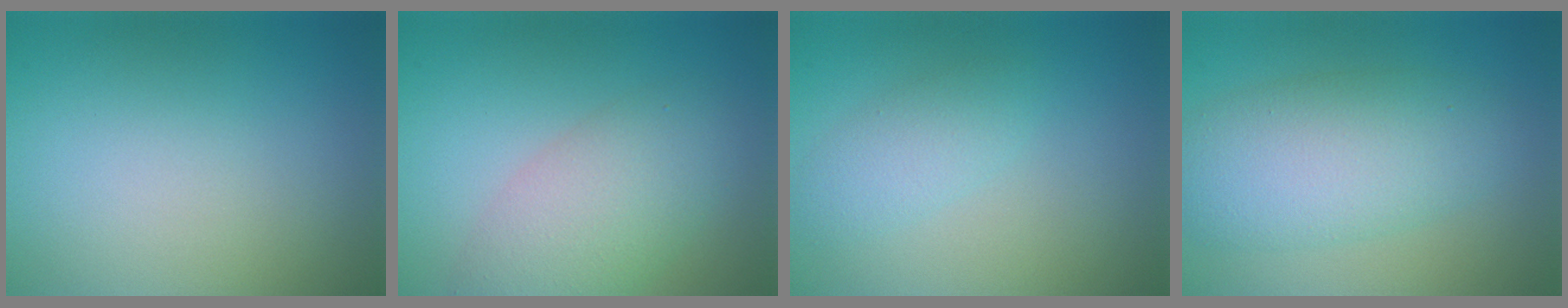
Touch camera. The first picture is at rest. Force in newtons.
{"total": 5.5, "press": 5.5, "slide": 0.2}
{"total": 2.1, "press": 2.1, "slide": 0.1}
{"total": 6.9, "press": 6.9, "slide": 0.1}